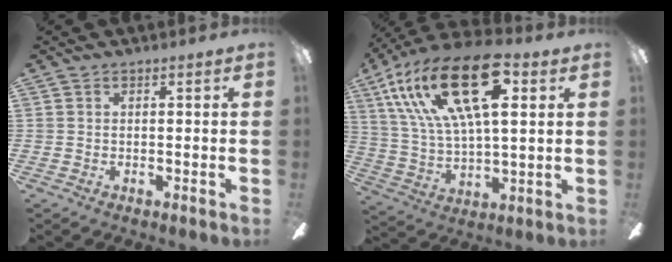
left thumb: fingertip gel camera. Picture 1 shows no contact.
{"total": 24.7, "force": [11.6, 10.5, 19.1], "torque": [-0.361, -0.037, 0.191]}